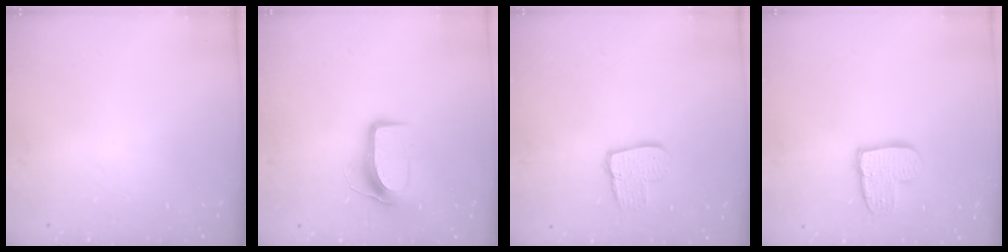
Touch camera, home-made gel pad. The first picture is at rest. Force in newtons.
{"total": 8.8, "press": 8.8, "slide": 0.5}
{"total": 9.8, "press": 9.8, "slide": 0.7}
{"total": 10.1, "press": 10.0, "slide": 0.5}